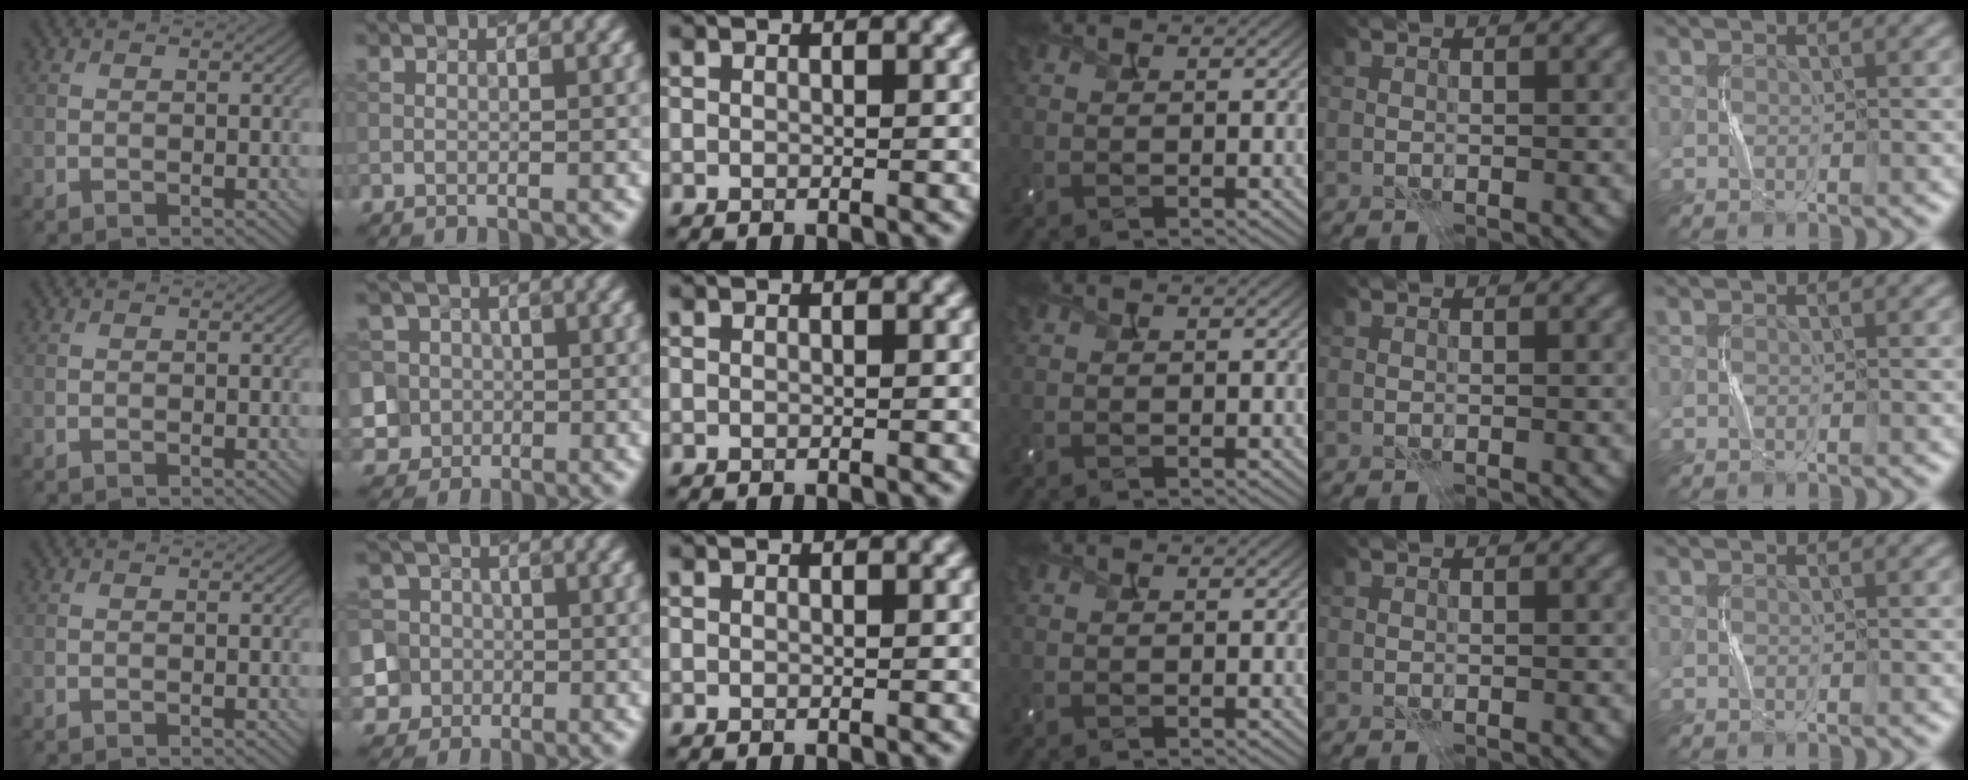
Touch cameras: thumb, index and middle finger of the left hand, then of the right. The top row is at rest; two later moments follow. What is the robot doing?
{"motion": "press", "object": "camera"}